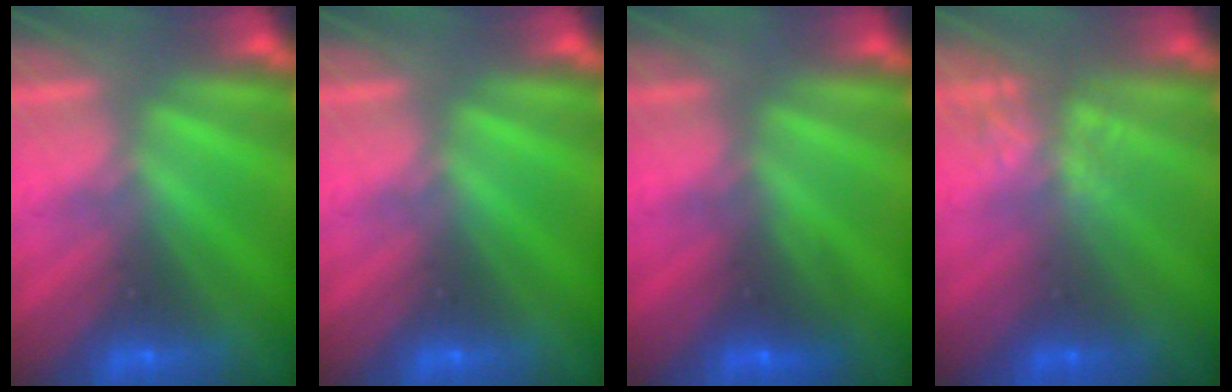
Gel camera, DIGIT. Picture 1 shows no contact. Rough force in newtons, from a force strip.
{"total": 0.0}
{"total": 2.5}
{"total": 3.7}